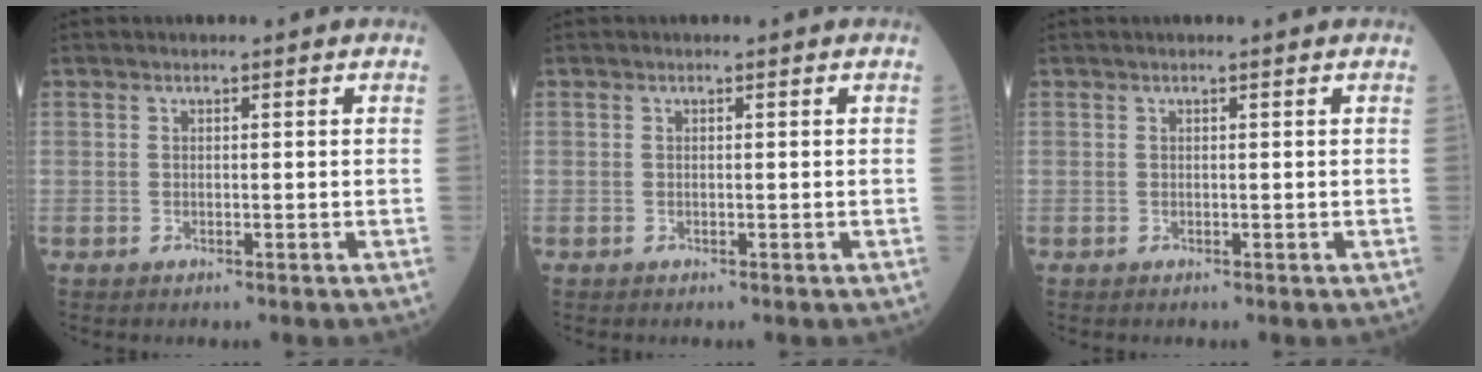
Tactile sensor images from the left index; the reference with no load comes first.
{"total": 0.0}
{"total": 0.7, "force": [0.6, -0.1, 0.4], "torque": [-0.010, 0.006, 0.014]}